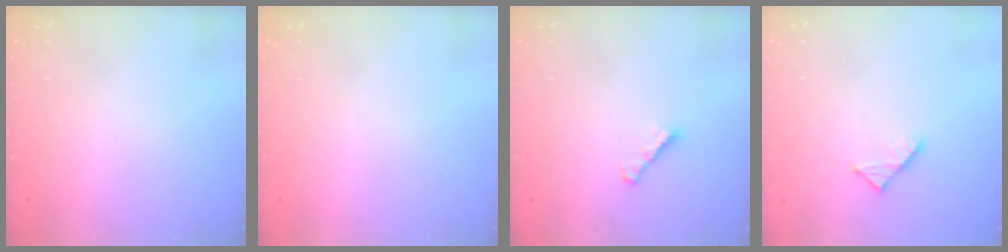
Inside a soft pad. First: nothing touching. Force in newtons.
{"total": 0.0}
{"total": 1.6, "press": 1.4, "slide": 0.6}
{"total": 3.3, "press": 3.2, "slide": 0.4}